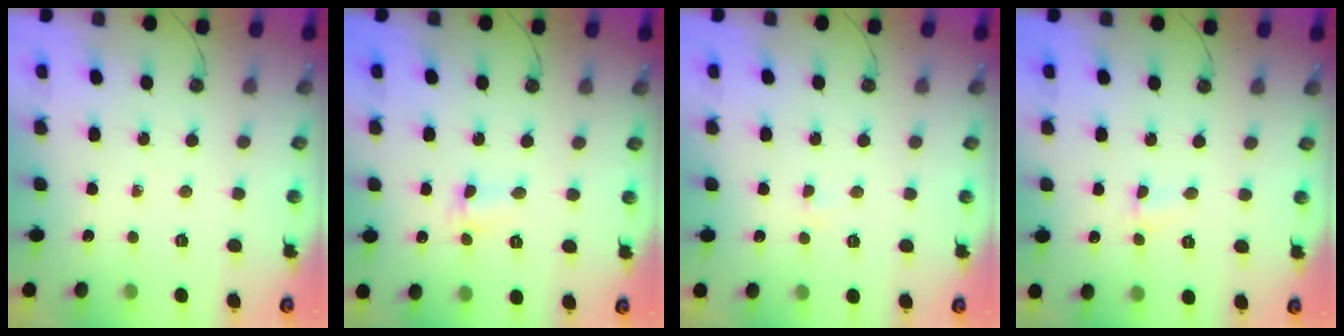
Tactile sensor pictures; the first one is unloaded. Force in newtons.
{"total": 1.9, "press": 1.8, "slide": 0.5}
{"total": 2.3, "press": 2.3, "slide": 0.4}
{"total": 1.5, "press": 1.2, "slide": 1.0}